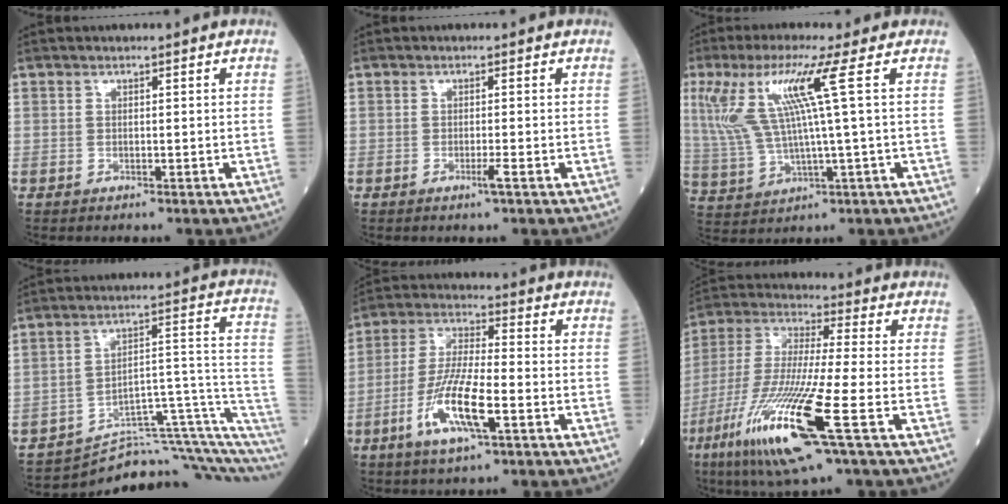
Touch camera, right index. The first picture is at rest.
{"total": 1.6, "force": [-0.8, -0.3, 1.3], "torque": [-0.027, -0.004, -0.016]}
{"total": 10.9, "force": [3.5, -0.7, 10.3], "torque": [-0.234, 0.011, 0.073]}
{"total": 15.1, "force": [-12.9, 1.2, 7.8], "torque": [-0.069, 0.091, -0.178]}
{"total": 11.1, "force": [-4.3, 1.7, 10.1], "torque": [-0.200, -0.009, -0.083]}
{"total": 18.3, "force": [-7.7, 0.5, 16.6], "torque": [-0.369, -0.040, -0.150]}